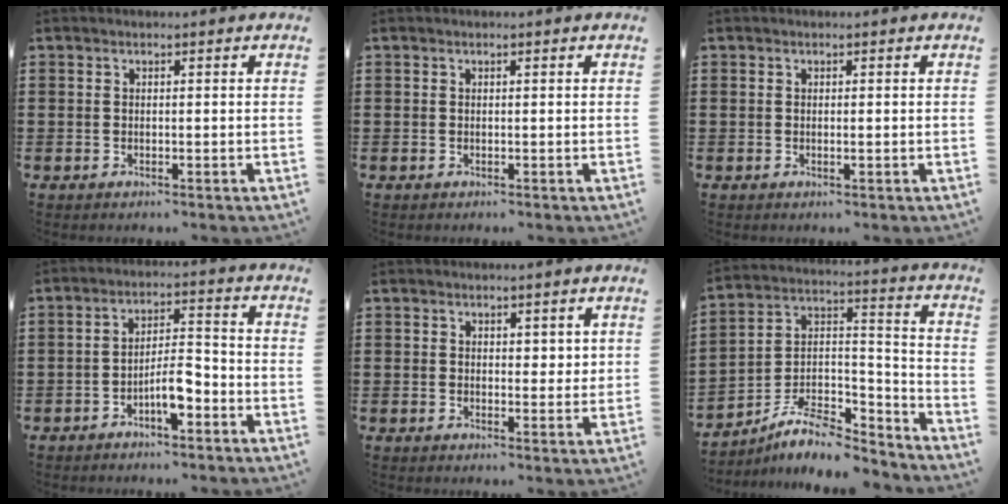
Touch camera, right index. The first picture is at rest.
{"total": 0.0}
{"total": 0.5, "force": [0.0, 0.0, 0.5], "torque": [-0.010, -0.002, 0.000]}
{"total": 5.7, "force": [-3.1, 1.8, 4.5], "torque": [-0.090, 0.005, -0.060]}
{"total": 2.0, "force": [1.5, 1.2, 0.5], "torque": [0.002, 0.001, 0.026]}
{"total": 9.2, "force": [-7.6, 3.1, 4.1], "torque": [-0.074, 0.025, -0.147]}